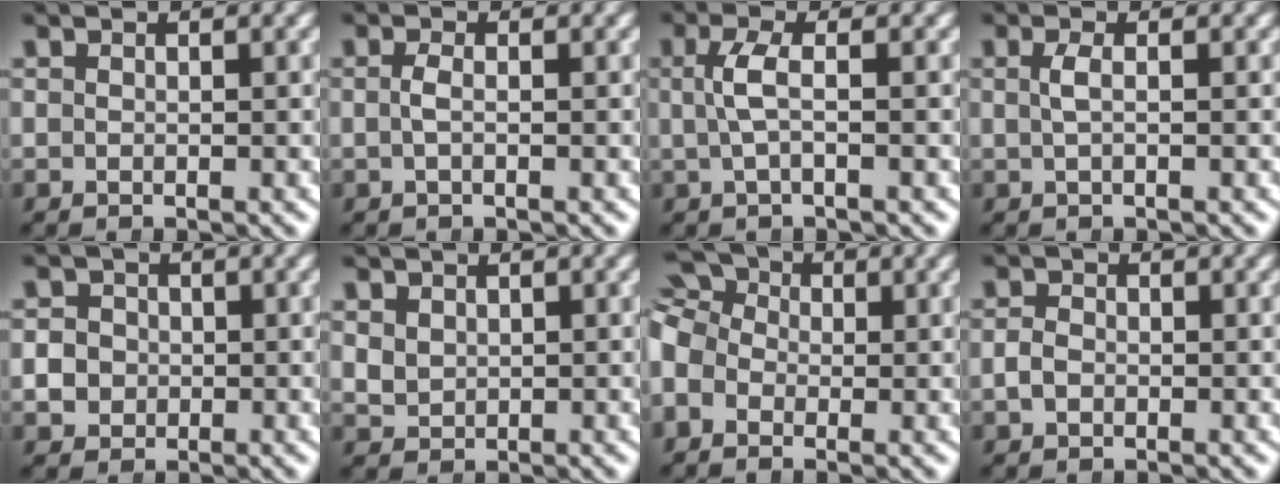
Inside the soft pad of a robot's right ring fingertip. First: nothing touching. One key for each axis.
{"total": 0.9, "fx": -0.4, "fy": 0.0, "fz": 0.8, "tx": -0.026, "ty": -0.005, "tz": -0.006}
{"total": 2.4, "fx": 0.0, "fy": 0.5, "fz": 2.3, "tx": -0.054, "ty": 0.004, "tz": 0.001}
{"total": 1.0, "fx": -0.1, "fy": -0.1, "fz": 1.0, "tx": -0.025, "ty": -0.002, "tz": 0.000}
{"total": 3.1, "fx": -0.5, "fy": 3.0, "fz": 0.8, "tx": -0.019, "ty": -0.009, "tz": -0.005}
{"total": 2.1, "fx": 0.7, "fy": 1.9, "fz": 0.6, "tx": -0.024, "ty": -0.013, "tz": 0.027}
{"total": 7.4, "fx": 1.0, "fy": 6.3, "fz": 3.7, "tx": -0.074, "ty": 0.006, "tz": -0.001}
{"total": 1.3, "fx": -0.6, "fy": 1.0, "fz": 0.5, "tx": -0.018, "ty": -0.005, "tz": -0.008}